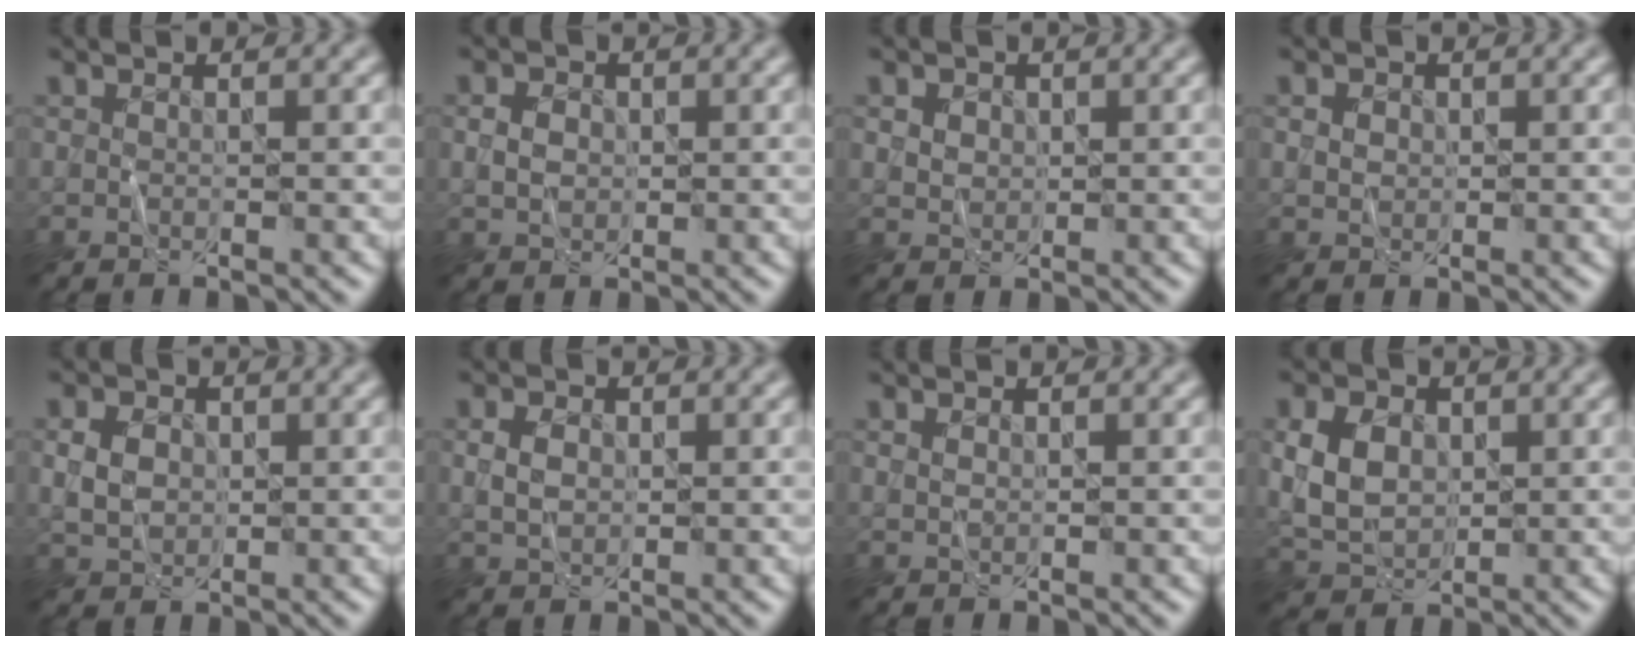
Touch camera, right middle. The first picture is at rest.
{"total": 2.0, "force": [0.1, 1.7, 1.2], "torque": [-0.024, 0.000, 0.001]}
{"total": 2.7, "force": [1.2, 2.0, 1.2], "torque": [-0.033, 0.005, 0.027]}
{"total": 1.5, "force": [0.4, 1.2, 0.7], "torque": [-0.014, 0.000, 0.011]}
{"total": 2.9, "force": [0.3, 2.3, 1.7], "torque": [-0.037, 0.001, 0.004]}
{"total": 2.4, "force": [0.3, 1.8, 1.5], "torque": [-0.034, 0.003, 0.005]}
{"total": 0.6, "force": [0.3, 0.4, 0.3], "torque": [-0.010, 0.001, 0.007]}
{"total": 4.9, "force": [0.6, 3.7, 3.2], "torque": [-0.072, 0.003, 0.011]}